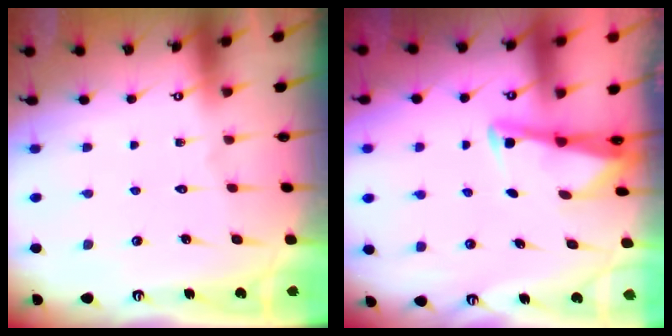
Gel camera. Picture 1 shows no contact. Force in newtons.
{"total": 2.8, "press": 2.8, "slide": 0.2}